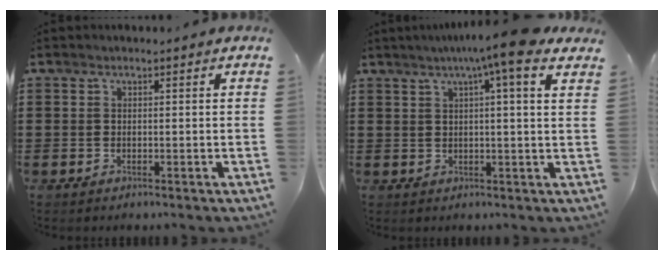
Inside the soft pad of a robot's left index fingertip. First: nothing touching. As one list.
[{"total": 7.4, "force": [4.7, -0.4, 5.7], "torque": [-0.097, -0.011, 0.075]}]